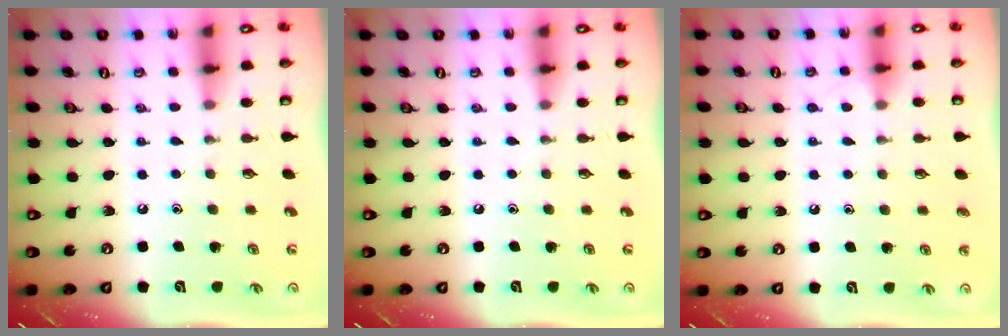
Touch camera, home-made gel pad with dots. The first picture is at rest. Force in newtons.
{"total": 0.0}
{"total": 2.6, "press": 2.5, "slide": 0.3}